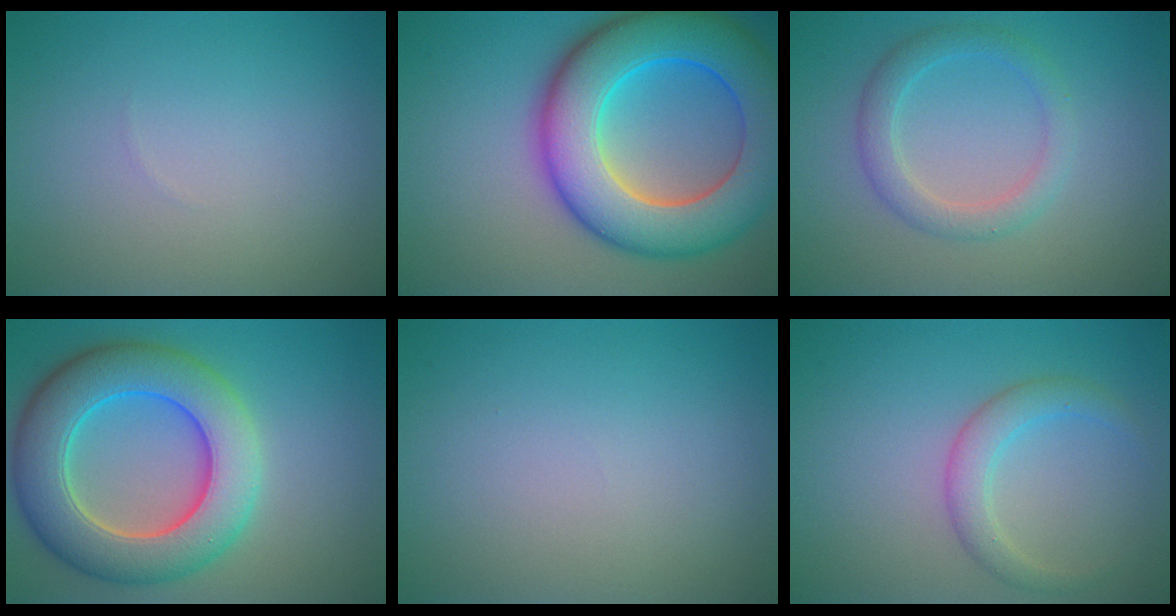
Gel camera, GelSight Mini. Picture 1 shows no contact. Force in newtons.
{"total": 12.4, "press": 12.4, "slide": 0.2}
{"total": 2.8, "press": 2.8, "slide": 0.1}
{"total": 9.7, "press": 9.7, "slide": 0.2}
{"total": 0.0}
{"total": 2.0, "press": 2.0, "slide": 0.2}